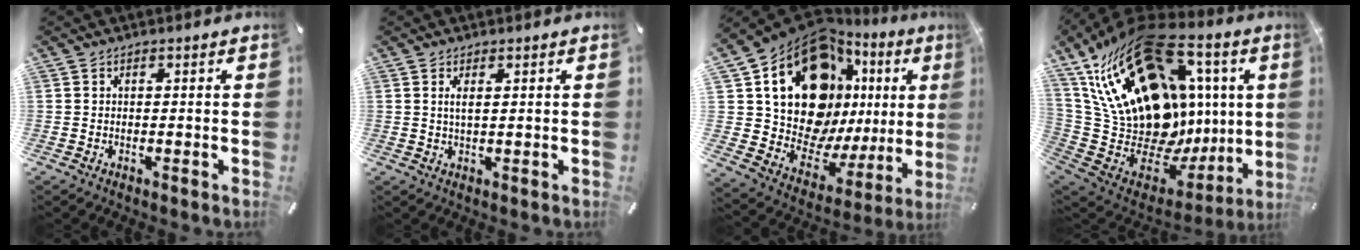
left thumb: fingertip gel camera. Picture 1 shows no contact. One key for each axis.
{"total": 2.4, "fx": 0.8, "fy": 0.5, "fz": 2.1, "tx": -0.045, "ty": 0.001, "tz": 0.013}
{"total": 22.4, "fx": 9.0, "fy": 14.7, "fz": 14.4, "tx": -0.264, "ty": -0.077, "tz": 0.167}
{"total": 30.5, "fx": 10.1, "fy": 18.7, "fz": 21.9, "tx": -0.375, "ty": -0.120, "tz": 0.217}